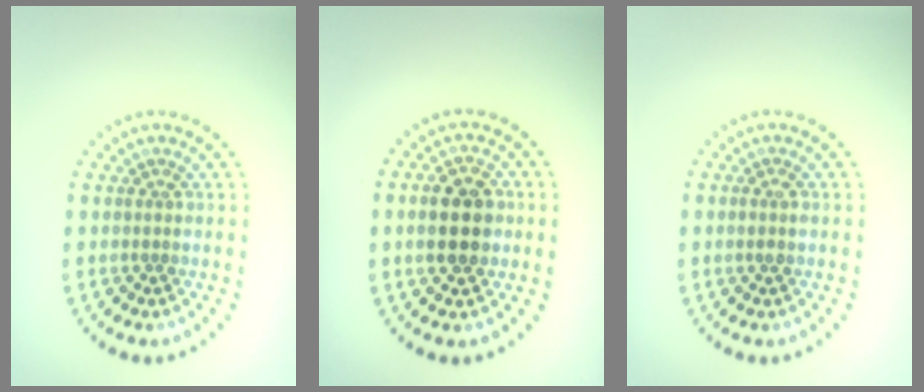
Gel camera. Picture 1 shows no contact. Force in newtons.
{"total": 4.7, "press": 4.6, "slide": 0.3}
{"total": 1.0, "press": 0.9, "slide": 0.4}